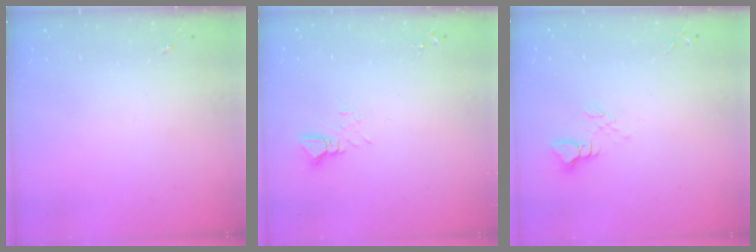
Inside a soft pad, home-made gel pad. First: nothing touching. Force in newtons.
{"total": 3.6, "press": 3.6, "slide": 0.3}
{"total": 3.9, "press": 3.9, "slide": 0.3}